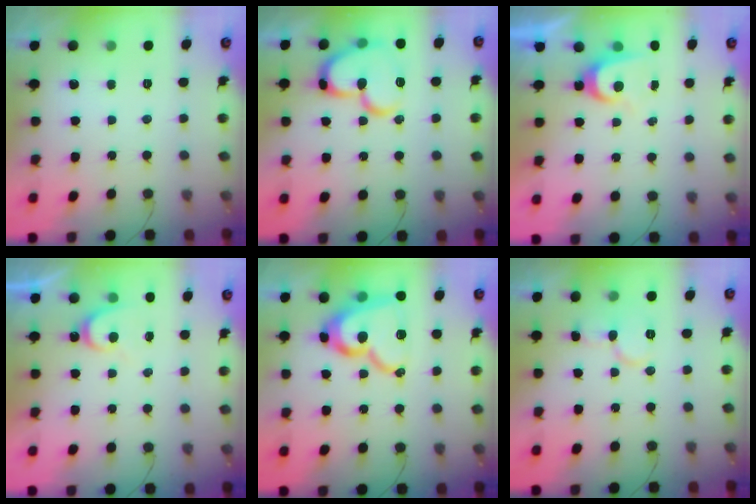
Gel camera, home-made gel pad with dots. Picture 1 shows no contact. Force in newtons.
{"total": 18.2, "press": 18.1, "slide": 2.0}
{"total": 5.1, "press": 5.0, "slide": 0.5}
{"total": 5.8, "press": 5.8, "slide": 0.6}
{"total": 17.8, "press": 17.7, "slide": 1.7}
{"total": 8.6, "press": 8.5, "slide": 0.6}